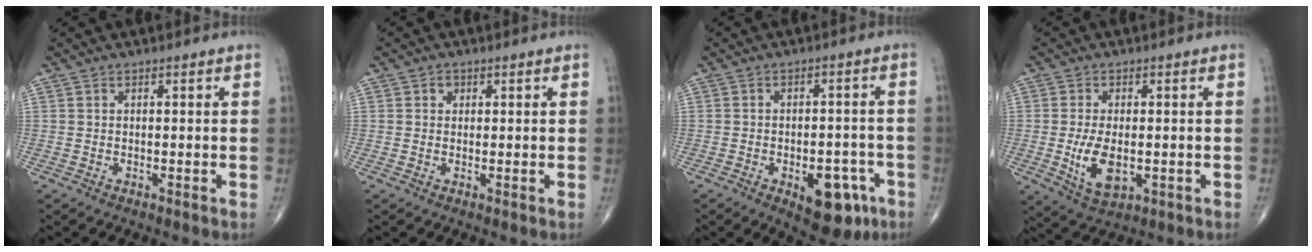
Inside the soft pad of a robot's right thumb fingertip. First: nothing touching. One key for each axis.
{"total": 1.3, "fx": 0.5, "fy": 1.1, "fz": 0.5, "tx": 0.001, "ty": 0.000, "tz": 0.004}
{"total": 10.7, "fx": -4.9, "fy": 5.5, "fz": 7.7, "tx": -0.067, "ty": 0.027, "tz": -0.054}
{"total": 7.8, "fx": -1.2, "fy": 4.1, "fz": 6.5, "tx": -0.115, "ty": -0.010, "tz": -0.012}